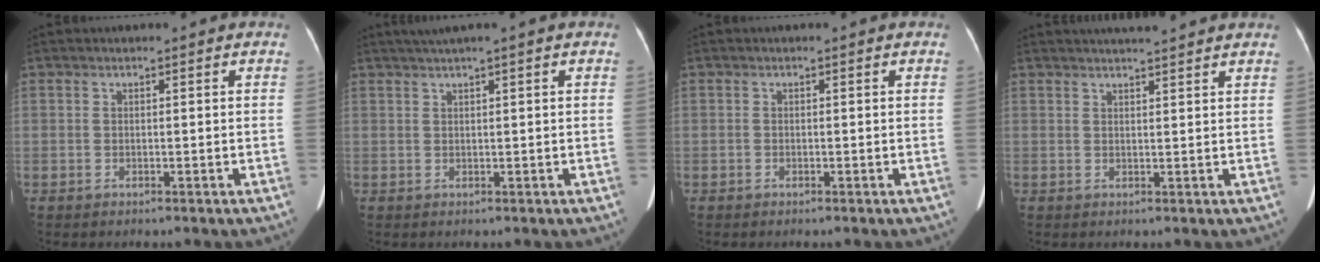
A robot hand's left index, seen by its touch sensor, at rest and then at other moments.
{"total": 3.1, "force": [2.0, -0.5, 2.3], "torque": [-0.041, 0.020, 0.038]}
{"total": 0.0}
{"total": 5.7, "force": [5.2, 0.0, 2.4], "torque": [-0.036, 0.016, 0.061]}